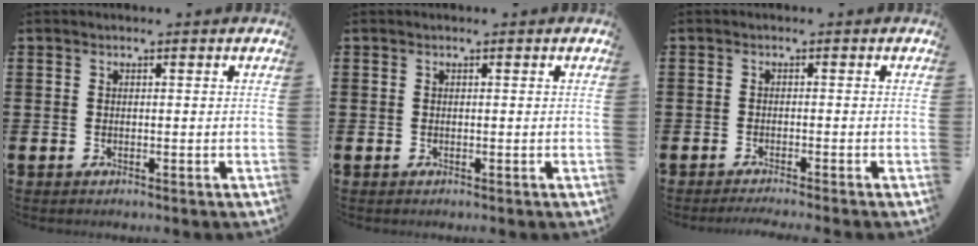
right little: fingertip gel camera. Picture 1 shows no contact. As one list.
[{"total": 0.0}, {"total": 1.0, "force": [-0.9, -0.2, 0.3], "torque": [-0.005, -0.002, -0.017]}]